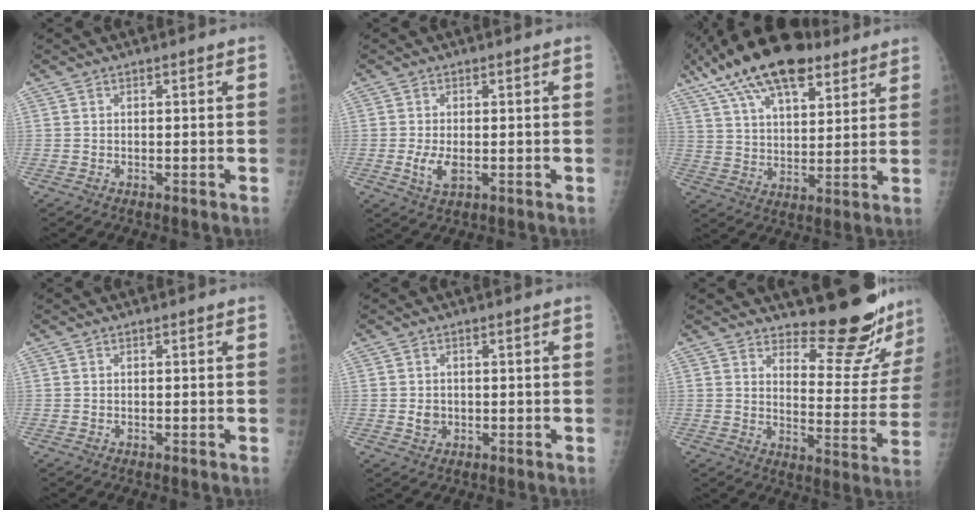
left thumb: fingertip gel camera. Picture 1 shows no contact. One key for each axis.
{"total": 3.9, "fx": -0.6, "fy": 2.1, "fz": 3.3, "tx": -0.068, "ty": -0.008, "tz": -0.008}
{"total": 21.3, "fx": 13.7, "fy": 9.4, "fz": 13.4, "tx": -0.222, "ty": -0.011, "tz": 0.233}
{"total": 0.0}
{"total": 2.2, "fx": -0.1, "fy": 2.0, "fz": 1.1, "tx": -0.008, "ty": 0.002, "tz": 0.003}
{"total": 15.1, "fx": 14.3, "fy": 2.8, "fz": 4.0, "tx": -0.015, "ty": -0.154, "tz": 0.181}